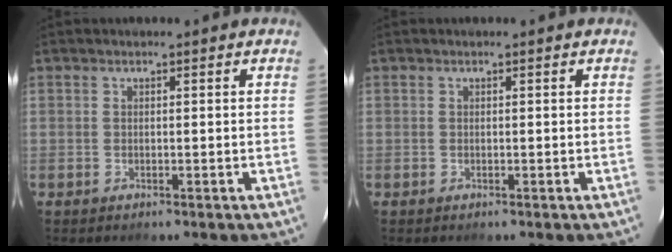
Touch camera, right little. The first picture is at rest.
{"total": 0.0}